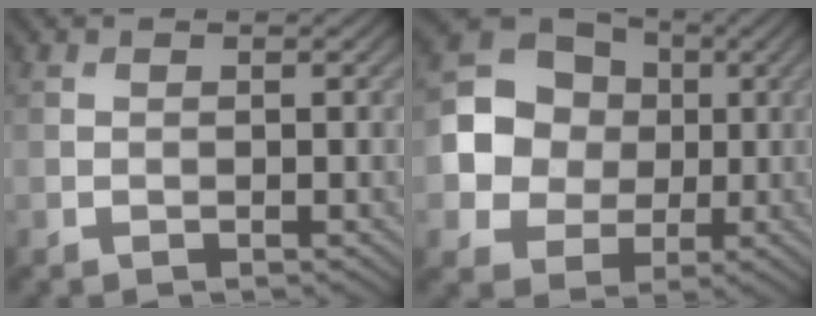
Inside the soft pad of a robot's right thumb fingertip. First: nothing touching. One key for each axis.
{"total": 11.6, "fx": 0.7, "fy": 10.4, "fz": 5.1, "tx": -0.133, "ty": 0.016, "tz": 0.006}